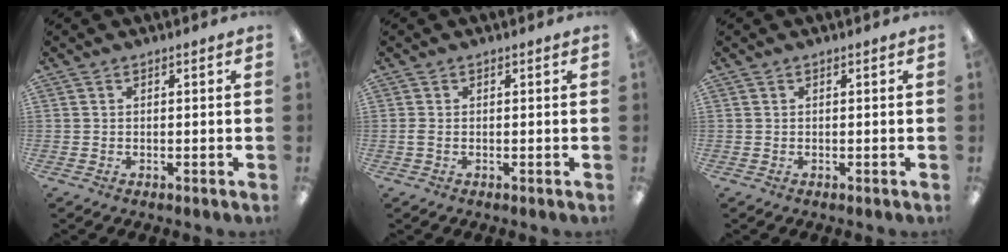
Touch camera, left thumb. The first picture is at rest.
{"total": 1.1, "force": [-0.1, 0.5, 1.0], "torque": [-0.019, 0.001, -0.002]}
{"total": 0.0}